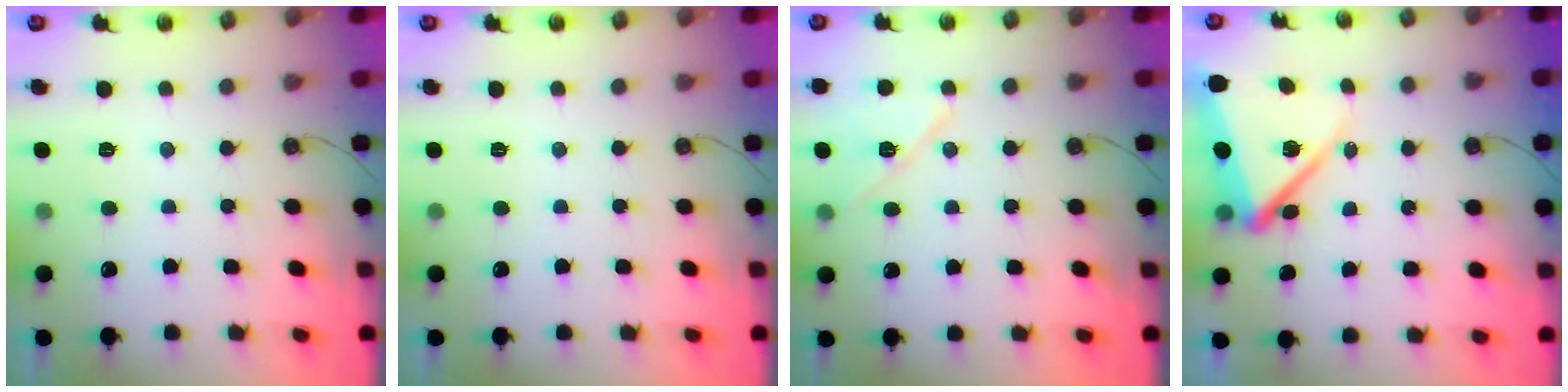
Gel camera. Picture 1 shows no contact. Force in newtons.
{"total": 0.0}
{"total": 10.6, "press": 10.5, "slide": 1.7}
{"total": 11.7, "press": 11.5, "slide": 2.0}